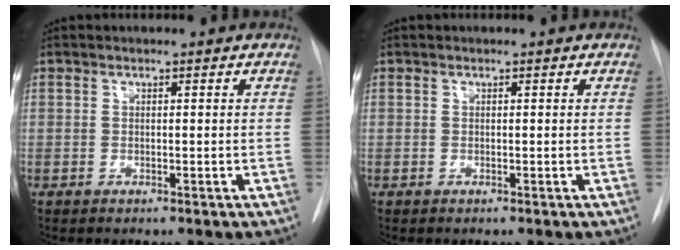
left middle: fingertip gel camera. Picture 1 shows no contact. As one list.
[{"total": 0.0}]